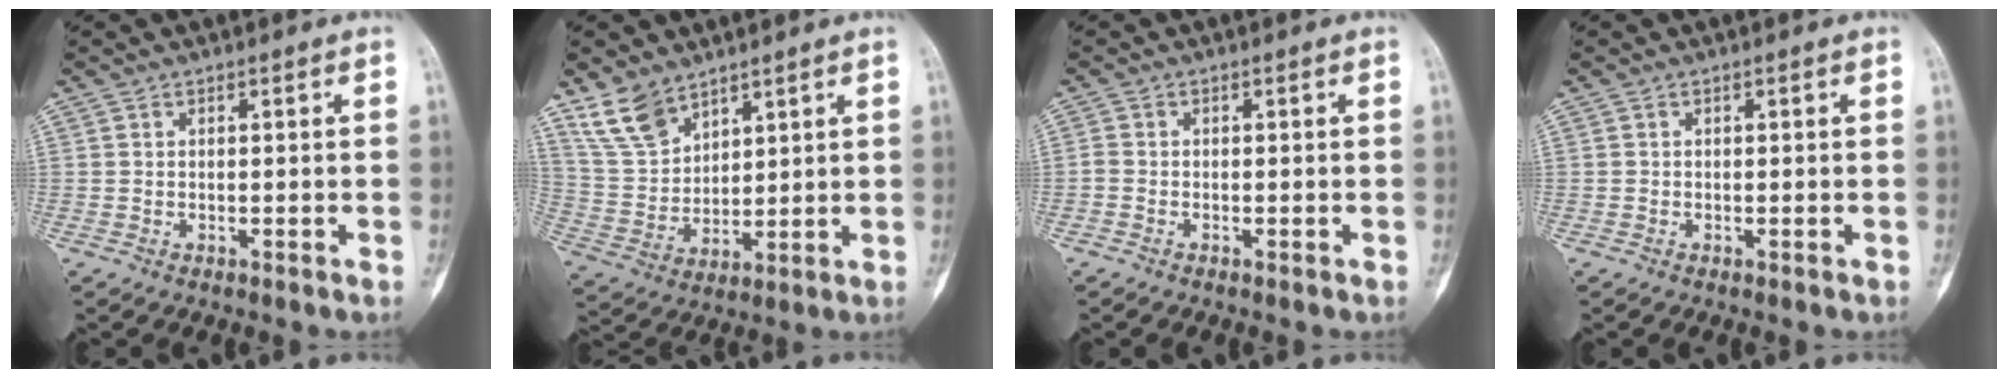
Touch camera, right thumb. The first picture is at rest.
{"total": 9.4, "force": [7.0, 5.0, 3.7], "torque": [-0.066, -0.029, 0.154]}
{"total": 1.0, "force": [-0.6, 0.7, 0.5], "torque": [-0.010, 0.000, -0.019]}
{"total": 0.0}